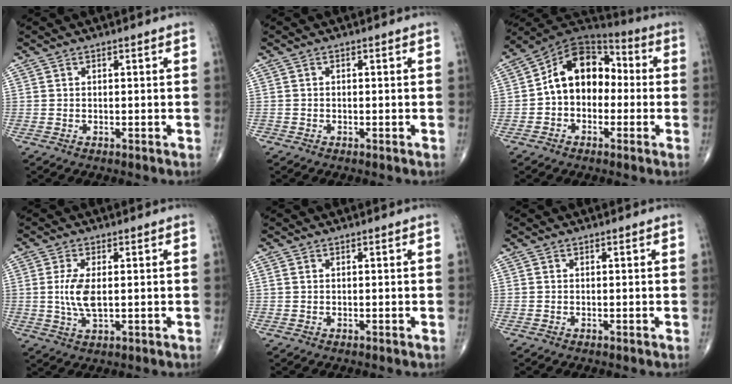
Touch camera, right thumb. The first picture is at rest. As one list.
[{"total": 0.6, "force": [-0.2, 0.6, 0.1], "torque": [0.003, 0.003, -0.007]}, {"total": 14.0, "force": [-0.5, 10.1, 9.7], "torque": [-0.123, 0.048, -0.025]}, {"total": 6.3, "force": [0.3, 2.7, 5.6], "torque": [-0.122, -0.008, 0.008]}, {"total": 0.8, "force": [0.2, 0.6, 0.4], "torque": [-0.009, 0.003, 0.005]}, {"total": 0.0}]